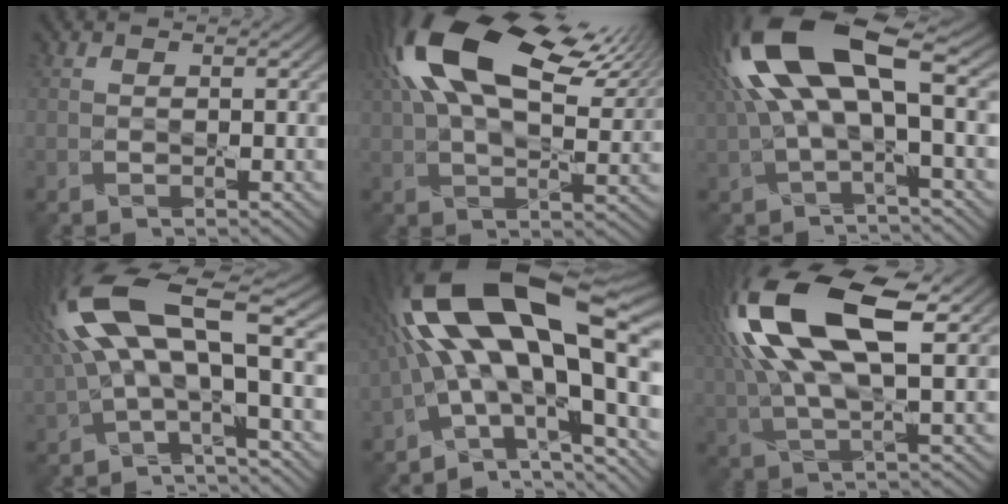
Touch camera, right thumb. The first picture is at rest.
{"total": 19.1, "force": [8.6, 8.4, 14.9], "torque": [-0.308, 0.044, 0.129]}
{"total": 15.0, "force": [3.3, 5.7, 13.5], "torque": [-0.313, 0.019, 0.065]}
{"total": 14.3, "force": [2.7, 5.4, 13.0], "torque": [-0.281, 0.015, 0.049]}
{"total": 20.1, "force": [1.9, 7.3, 18.6], "torque": [-0.318, 0.019, 0.023]}
{"total": 17.1, "force": [5.4, 6.6, 14.9], "torque": [-0.337, 0.025, 0.090]}